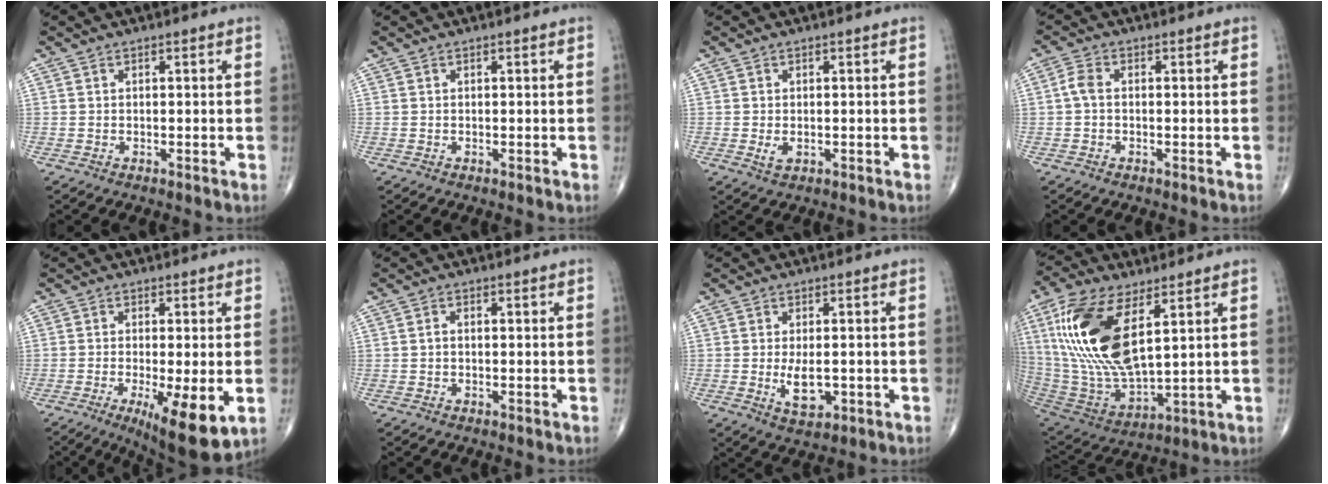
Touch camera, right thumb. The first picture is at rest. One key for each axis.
{"total": 0.0}
{"total": 1.9, "fx": -0.3, "fy": 1.2, "fz": 1.5, "tx": -0.027, "ty": -0.004, "tz": -0.004}
{"total": 2.6, "fx": -0.2, "fy": 1.7, "fz": 2.0, "tx": -0.045, "ty": 0.006, "tz": -0.010}
{"total": 11.5, "fx": -3.6, "fy": 3.0, "fz": 10.5, "tx": -0.165, "ty": -0.023, "tz": -0.050}
{"total": 1.0, "fx": -0.1, "fy": 0.6, "fz": 0.7, "tx": -0.012, "ty": 0.004, "tz": -0.003}
{"total": 5.2, "fx": -0.8, "fy": 2.6, "fz": 4.4, "tx": -0.073, "ty": -0.010, "tz": -0.009}
{"total": 21.9, "fx": 7.1, "fy": 9.8, "fz": 18.3, "tx": -0.380, "ty": -0.031, "tz": 0.141}